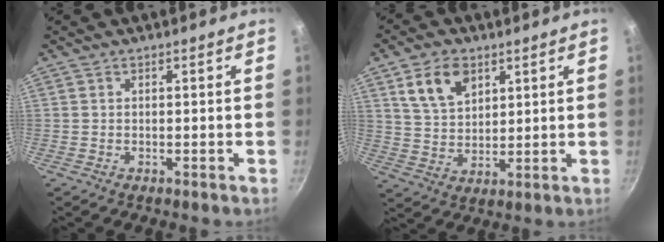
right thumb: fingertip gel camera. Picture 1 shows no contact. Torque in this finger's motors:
{"motor_torque": [-0.19, 0.30, 0.35, 0.43, 0.04]}